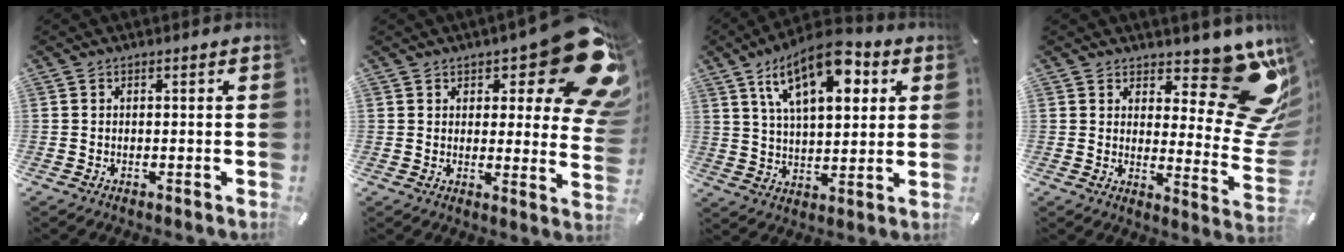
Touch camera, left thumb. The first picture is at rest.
{"total": 18.7, "force": [10.9, 6.9, 13.5], "torque": [-0.155, -0.086, 0.182]}
{"total": 17.1, "force": [8.5, 8.1, 12.4], "torque": [-0.210, -0.020, 0.141]}
{"total": 19.0, "force": [10.5, 8.5, 13.4], "torque": [-0.138, -0.095, 0.177]}